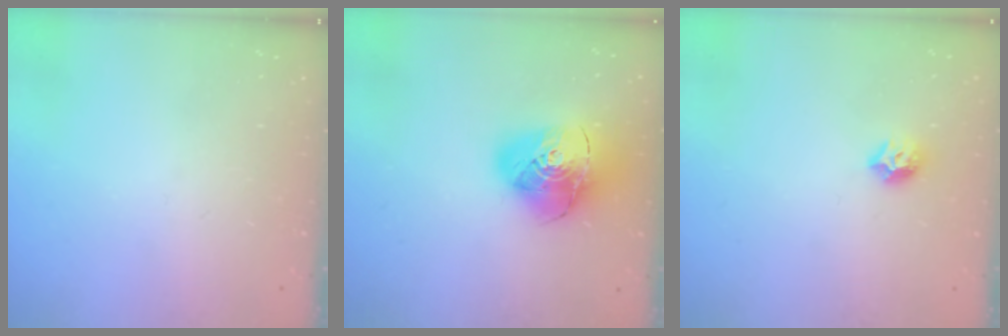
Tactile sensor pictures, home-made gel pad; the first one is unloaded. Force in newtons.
{"total": 17.5, "press": 17.3, "slide": 2.1}
{"total": 7.6, "press": 7.6, "slide": 0.7}